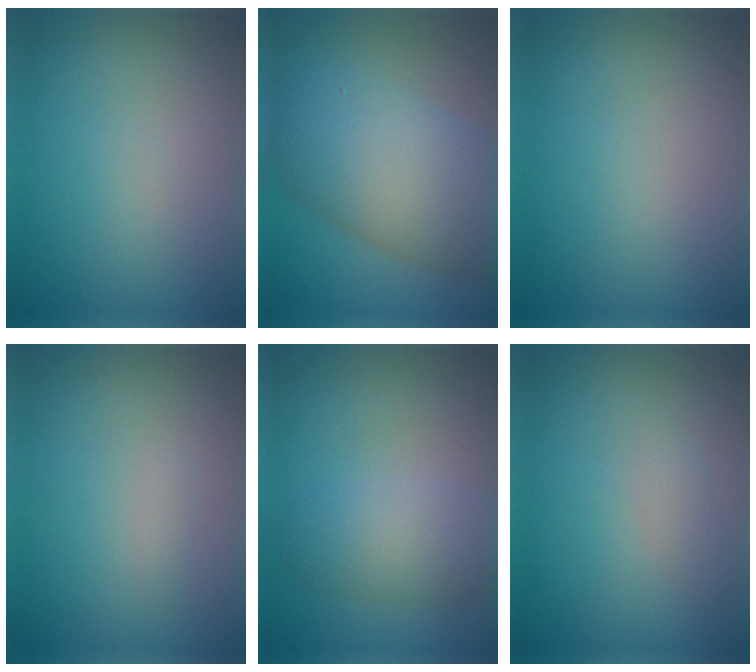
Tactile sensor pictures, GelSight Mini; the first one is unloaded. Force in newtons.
{"total": 10.4, "press": 10.3, "slide": 0.3}
{"total": 0.0}
{"total": 0.6, "press": 0.6, "slide": 0.0}
{"total": 4.5, "press": 4.5, "slide": 0.3}
{"total": 1.1, "press": 1.1, "slide": 0.0}